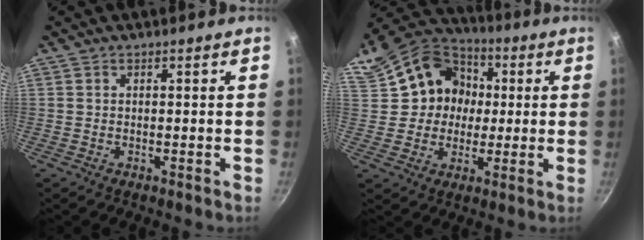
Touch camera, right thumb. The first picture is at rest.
{"total": 15.8, "force": [2.7, 13.5, 7.6], "torque": [-0.104, 0.034, 0.043]}